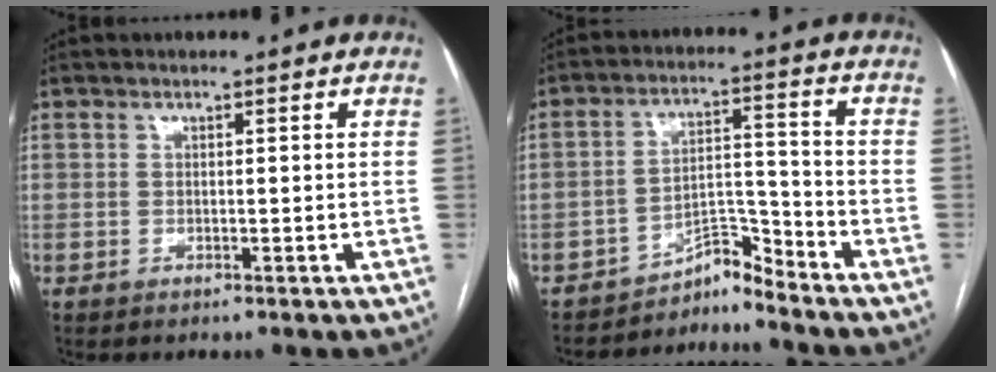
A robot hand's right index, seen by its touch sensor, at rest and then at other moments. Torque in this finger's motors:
{"motor_torque": [-0.13, 0.01, -0.23, -0.10]}